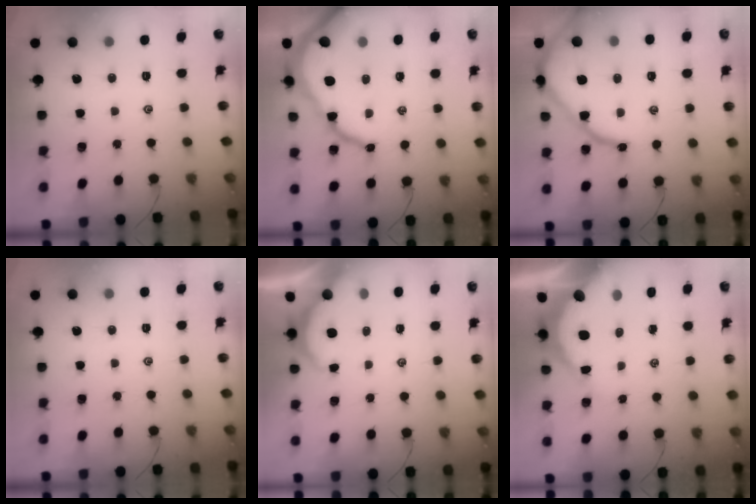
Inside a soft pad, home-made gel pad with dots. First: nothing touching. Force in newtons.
{"total": 16.5, "press": 16.4, "slide": 1.5}
{"total": 10.4, "press": 10.4, "slide": 1.2}
{"total": 0.0}
{"total": 2.7, "press": 2.7, "slide": 0.3}
{"total": 9.5, "press": 9.4, "slide": 1.0}